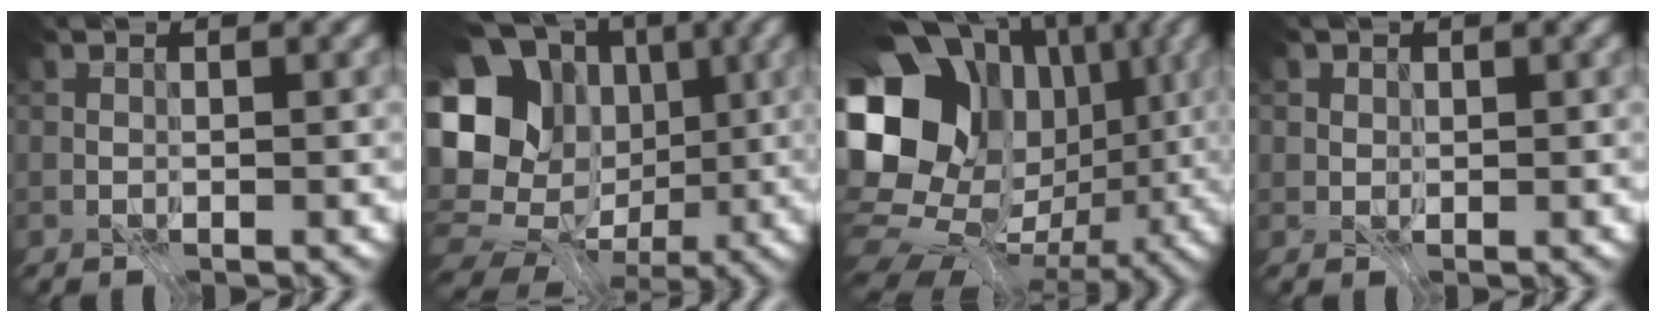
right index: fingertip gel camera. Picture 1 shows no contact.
{"total": 18.1, "force": [0.8, 15.6, 9.1], "torque": [-0.198, 0.049, -0.008]}
{"total": 18.3, "force": [0.5, 14.8, 10.8], "torque": [-0.196, -0.011, 0.014]}
{"total": 1.2, "force": [0.6, 1.0, 0.2], "torque": [-0.007, -0.009, 0.023]}